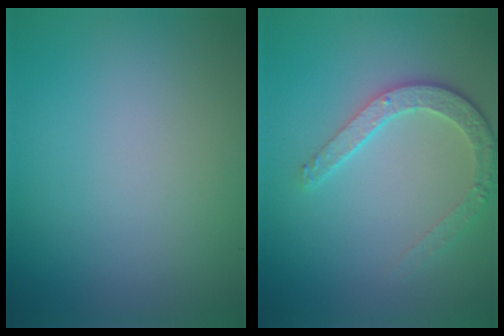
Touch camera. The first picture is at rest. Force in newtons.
{"total": 3.6, "press": 2.9, "slide": 2.2}